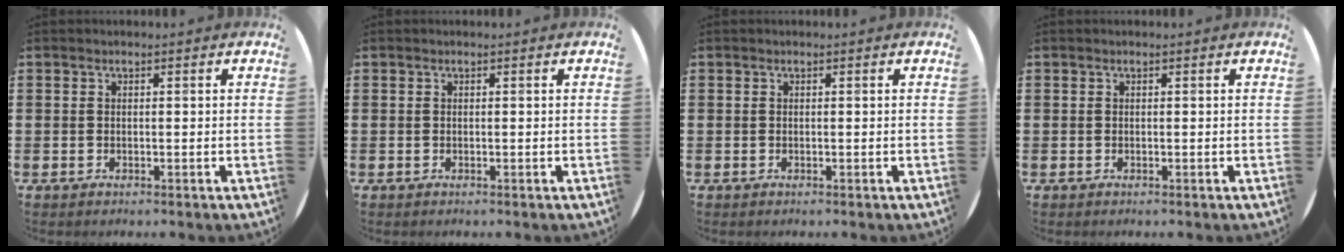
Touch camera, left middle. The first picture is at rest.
{"total": 0.0}
{"total": 0.0}
{"total": 0.0}